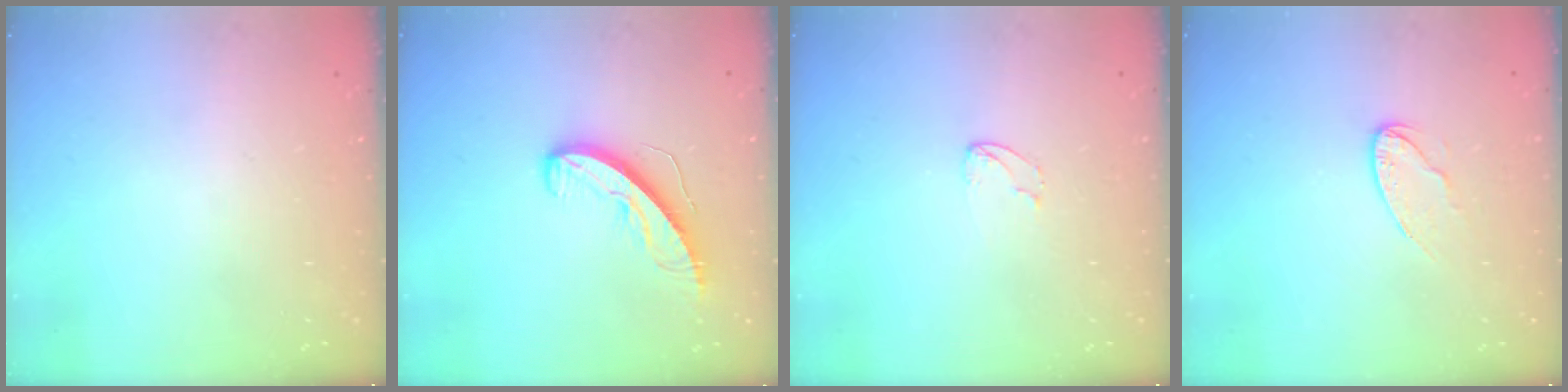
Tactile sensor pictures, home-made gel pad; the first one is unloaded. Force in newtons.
{"total": 8.6, "press": 8.6, "slide": 0.2}
{"total": 2.8, "press": 2.8, "slide": 0.2}
{"total": 7.8, "press": 7.7, "slide": 0.5}